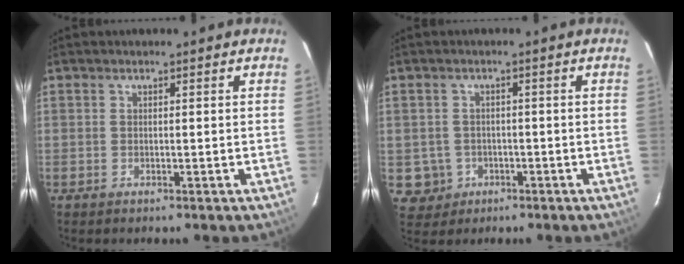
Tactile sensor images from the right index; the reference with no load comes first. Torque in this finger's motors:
{"motor_torque": [-0.34, 0.15, -0.99, -0.21]}